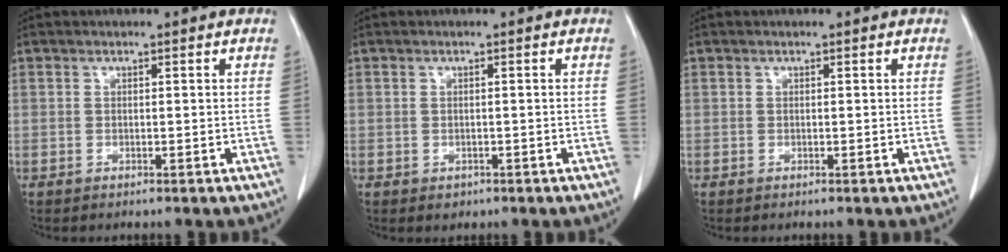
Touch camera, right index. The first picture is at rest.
{"total": 1.2, "force": [-0.5, 1.1, 0.3], "torque": [-0.002, 0.003, -0.003]}
{"total": 0.0}